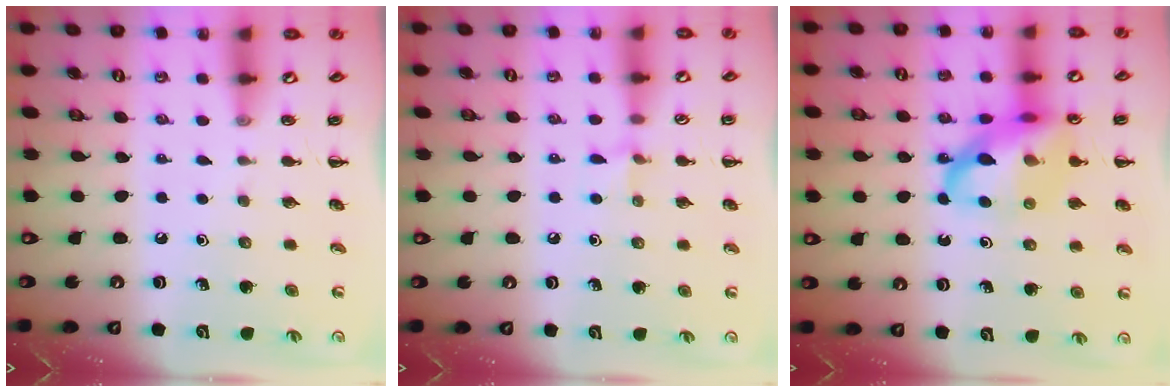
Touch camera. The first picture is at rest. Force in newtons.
{"total": 5.5, "press": 5.1, "slide": 2.0}
{"total": 17.0, "press": 16.7, "slide": 3.3}